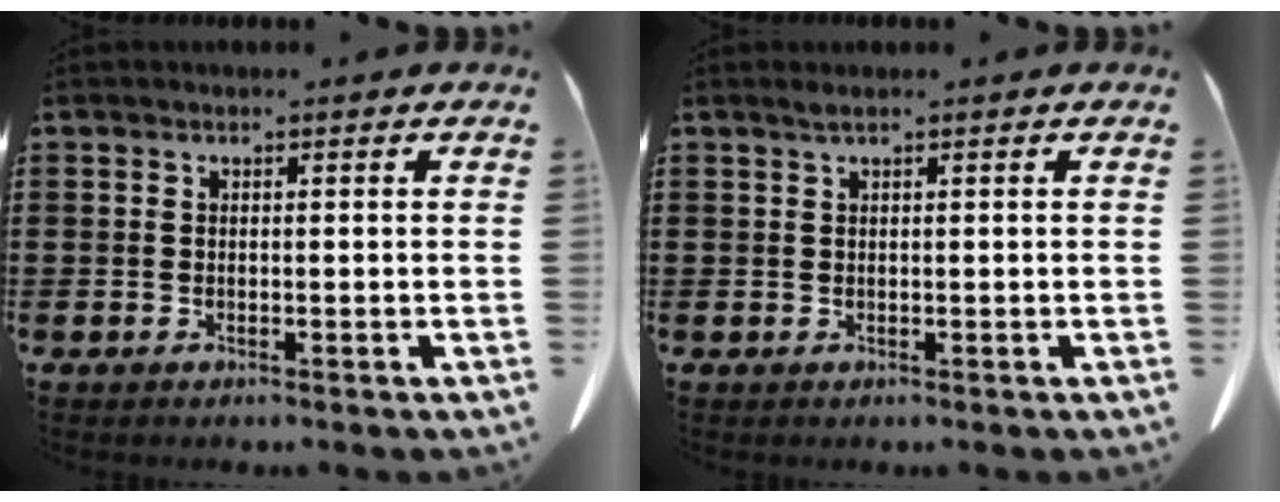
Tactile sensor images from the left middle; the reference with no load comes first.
{"total": 0.9, "force": [0.5, -0.1, 0.7], "torque": [-0.014, -0.002, 0.010]}